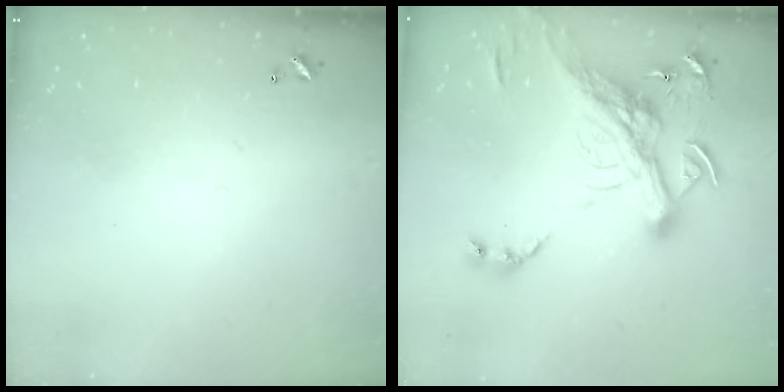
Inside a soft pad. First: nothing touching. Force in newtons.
{"total": 14.9, "press": 14.6, "slide": 2.7}